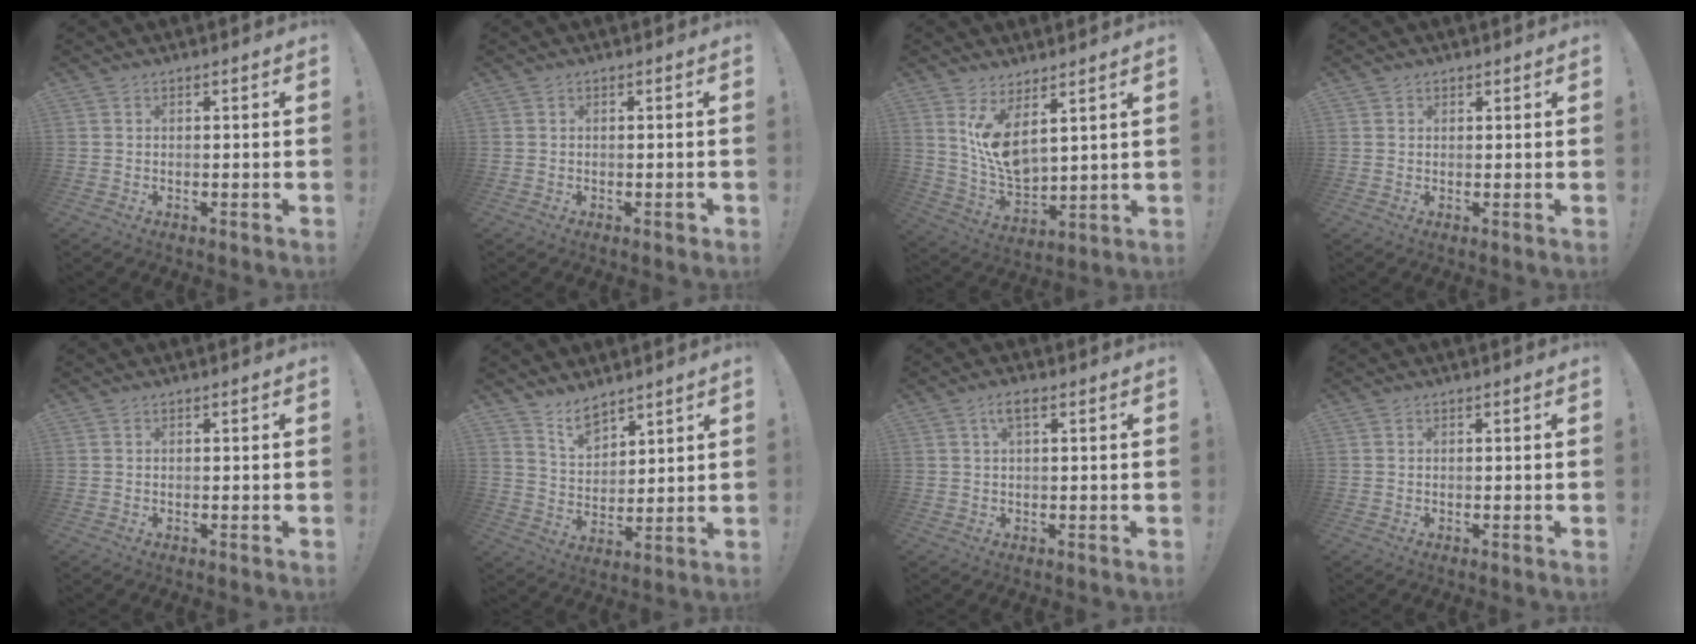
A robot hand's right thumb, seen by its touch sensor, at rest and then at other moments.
{"total": 1.1, "force": [-0.8, 0.1, 0.7], "torque": [-0.014, 0.003, -0.012]}
{"total": 11.5, "force": [6.6, 4.5, 8.2], "torque": [-0.150, -0.056, 0.123]}
{"total": 1.1, "force": [0.7, 0.8, 0.0], "torque": [0.004, -0.003, 0.013]}
{"total": 0.0}
{"total": 8.1, "force": [6.8, 3.9, 2.2], "torque": [-0.045, -0.046, 0.130]}
{"total": 3.1, "force": [1.2, 0.9, 2.8], "torque": [-0.052, 0.002, 0.018]}
{"total": 0.0}